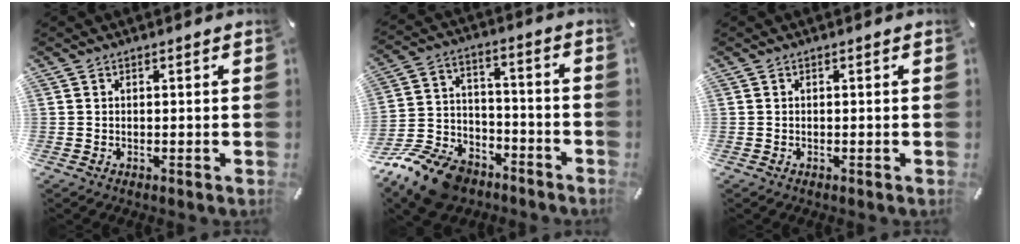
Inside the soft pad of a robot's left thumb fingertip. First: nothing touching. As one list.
[{"total": 15.1, "force": [-10.6, 8.8, 6.1], "torque": [-0.113, 0.069, -0.182]}, {"total": 0.0}]